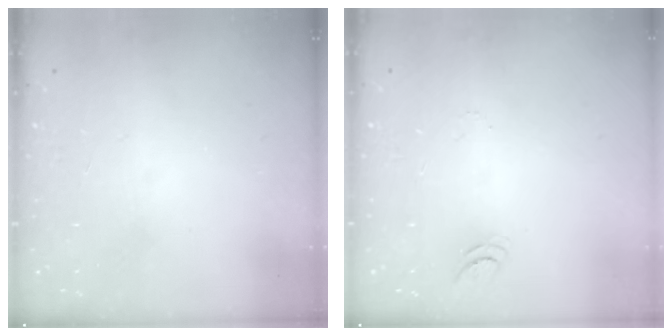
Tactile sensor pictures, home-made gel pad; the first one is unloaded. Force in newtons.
{"total": 3.7, "press": 3.7, "slide": 0.3}